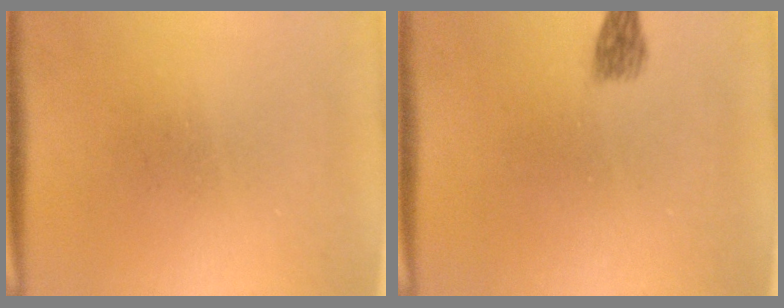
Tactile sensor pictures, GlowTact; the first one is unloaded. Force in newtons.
{"total": 1.9}